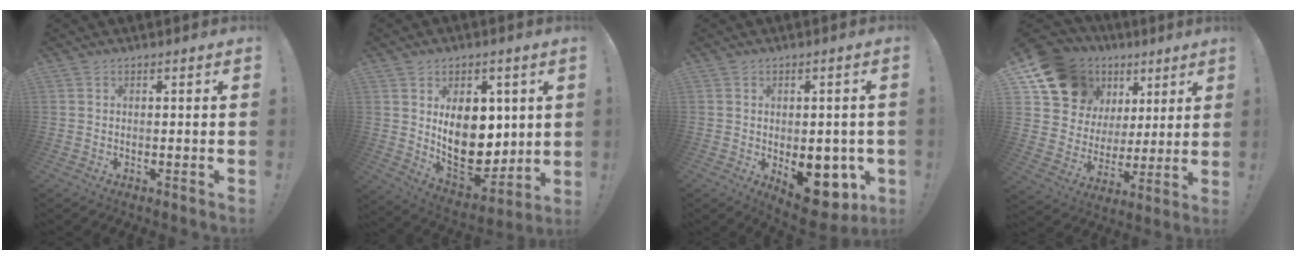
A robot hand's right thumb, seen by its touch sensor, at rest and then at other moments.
{"total": 17.3, "force": [3.5, 12.0, 12.0], "torque": [-0.181, -0.042, 0.072]}
{"total": 13.1, "force": [-4.3, 7.7, 9.8], "torque": [-0.083, 0.027, -0.054]}
{"total": 14.7, "force": [9.9, 9.8, 4.7], "torque": [-0.088, -0.066, 0.202]}